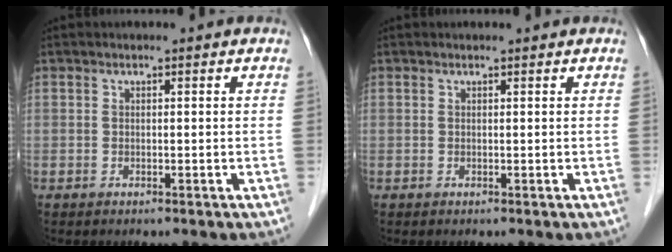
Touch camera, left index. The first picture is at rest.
{"total": 0.0}